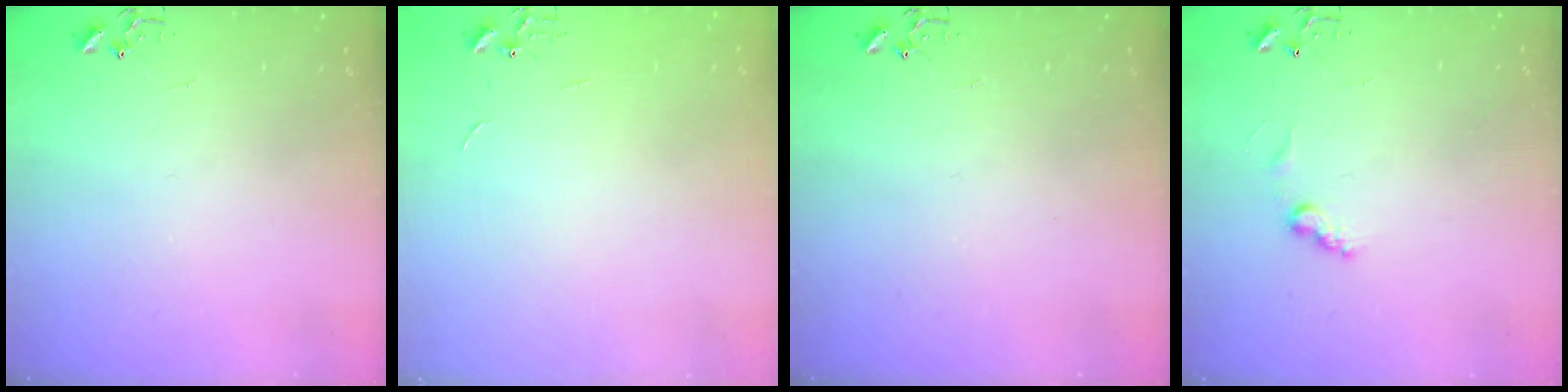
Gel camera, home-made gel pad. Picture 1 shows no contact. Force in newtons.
{"total": 0.7, "press": 0.7, "slide": 0.1}
{"total": 0.0}
{"total": 6.1, "press": 6.1, "slide": 0.3}